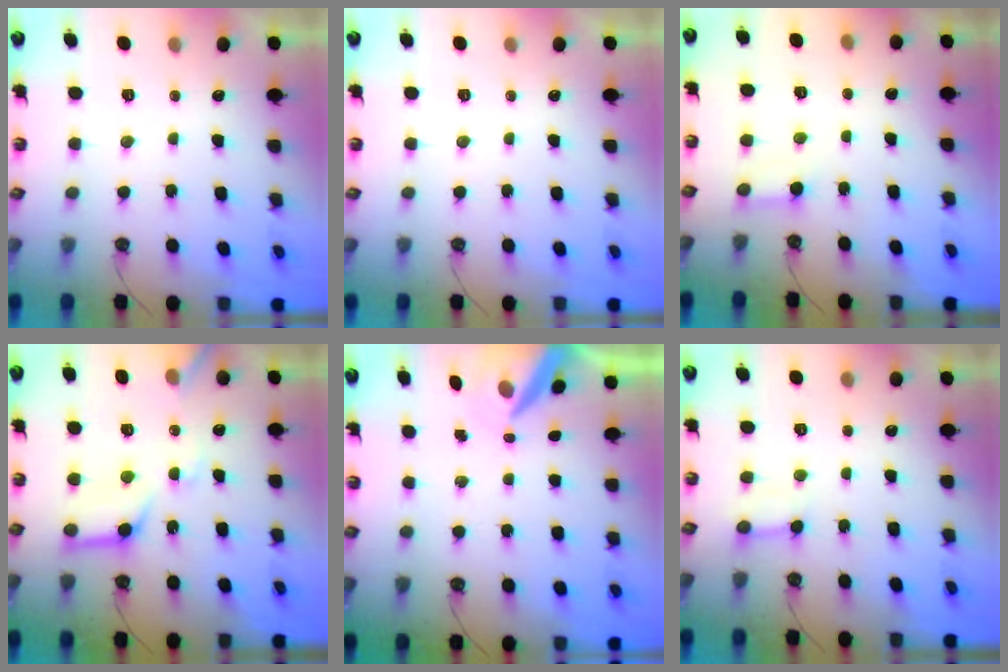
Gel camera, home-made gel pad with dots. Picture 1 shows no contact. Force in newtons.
{"total": 0.0}
{"total": 2.4, "press": 2.4, "slide": 0.1}
{"total": 13.9, "press": 13.8, "slide": 1.6}
{"total": 8.4, "press": 8.3, "slide": 1.0}
{"total": 2.7, "press": 2.7, "slide": 0.5}